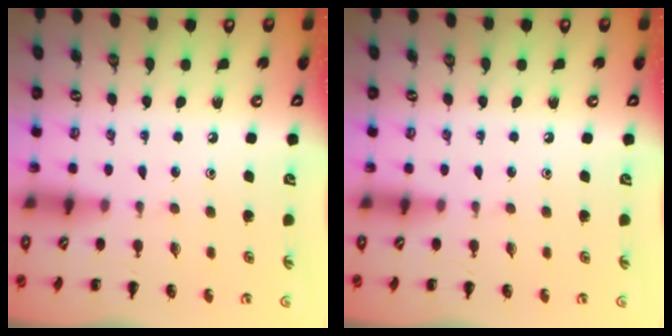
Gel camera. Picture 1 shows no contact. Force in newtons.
{"total": 0.0}